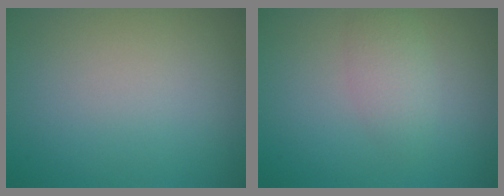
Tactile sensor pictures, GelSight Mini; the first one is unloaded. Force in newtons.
{"total": 2.1, "press": 2.1, "slide": 0.1}